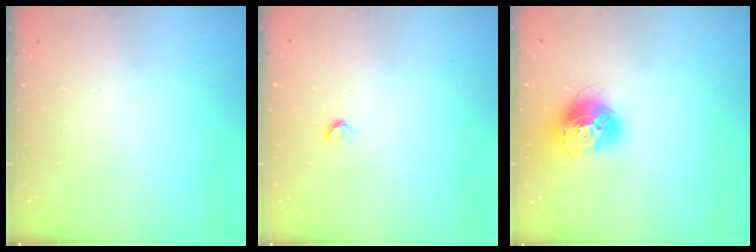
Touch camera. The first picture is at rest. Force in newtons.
{"total": 4.0, "press": 3.9, "slide": 0.7}
{"total": 14.1, "press": 14.0, "slide": 1.4}